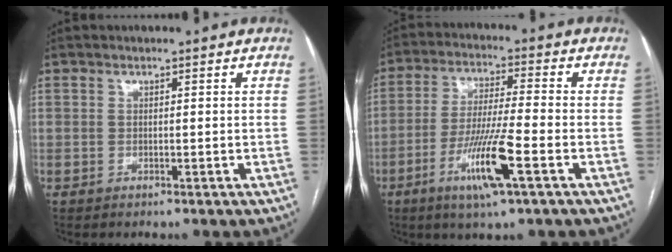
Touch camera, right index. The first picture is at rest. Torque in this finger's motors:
{"motor_torque": [1.34, -0.26, 0.83, 0.20]}